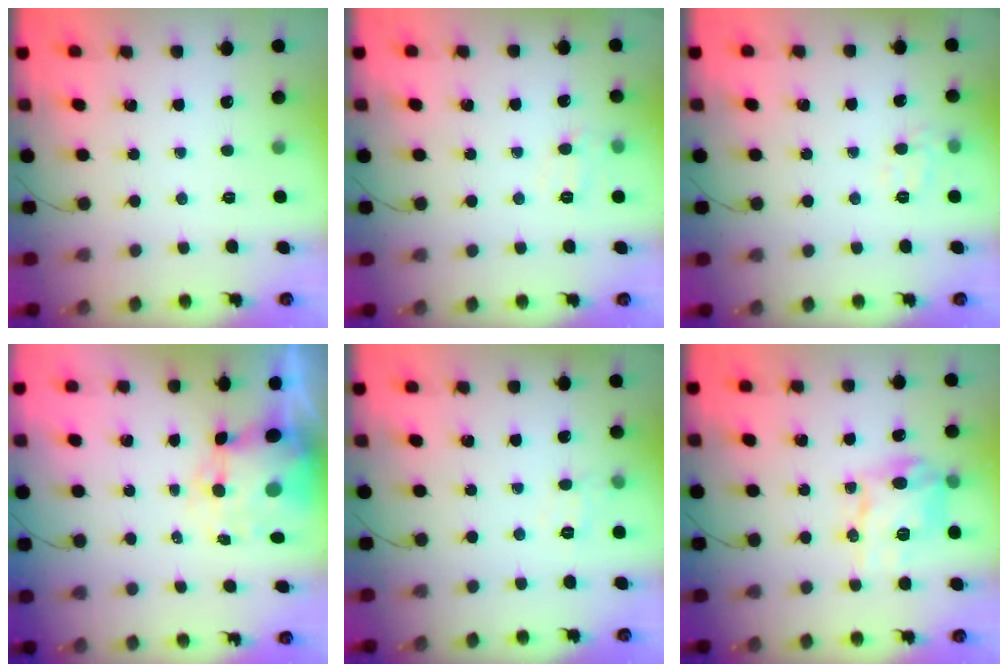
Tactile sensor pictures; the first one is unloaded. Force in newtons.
{"total": 6.8, "press": 6.7, "slide": 1.6}
{"total": 8.0, "press": 7.8, "slide": 1.4}
{"total": 9.0, "press": 8.4, "slide": 3.0}
{"total": 6.1, "press": 5.9, "slide": 1.4}
{"total": 12.1, "press": 12.0, "slide": 1.3}